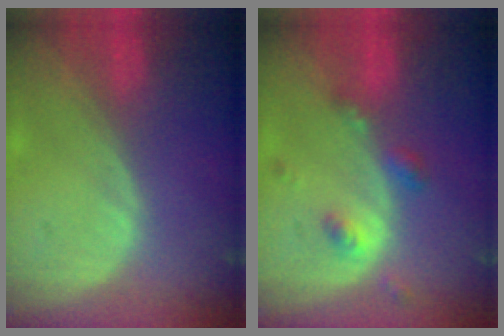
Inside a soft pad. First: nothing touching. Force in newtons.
{"total": 4.6, "press": 4.1, "slide": 2.1}